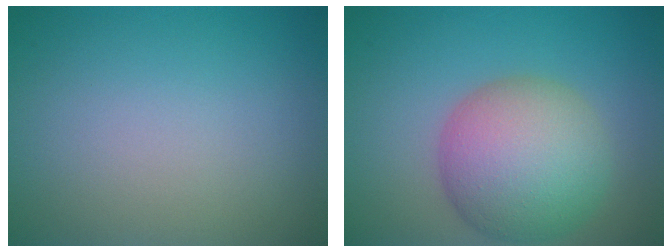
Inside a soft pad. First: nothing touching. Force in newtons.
{"total": 8.5, "press": 8.4, "slide": 0.3}